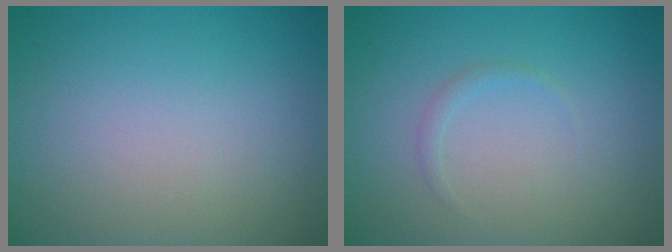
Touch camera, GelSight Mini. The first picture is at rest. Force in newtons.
{"total": 0.7, "press": 0.7, "slide": 0.0}